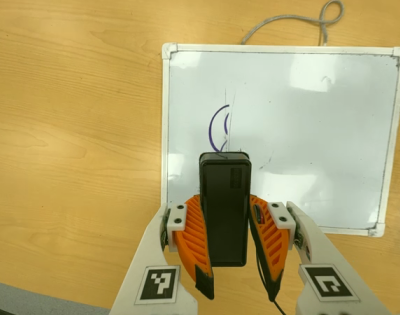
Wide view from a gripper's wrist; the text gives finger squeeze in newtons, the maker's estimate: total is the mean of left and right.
{"total": 7.2, "left": 5.5, "right": 8.9}